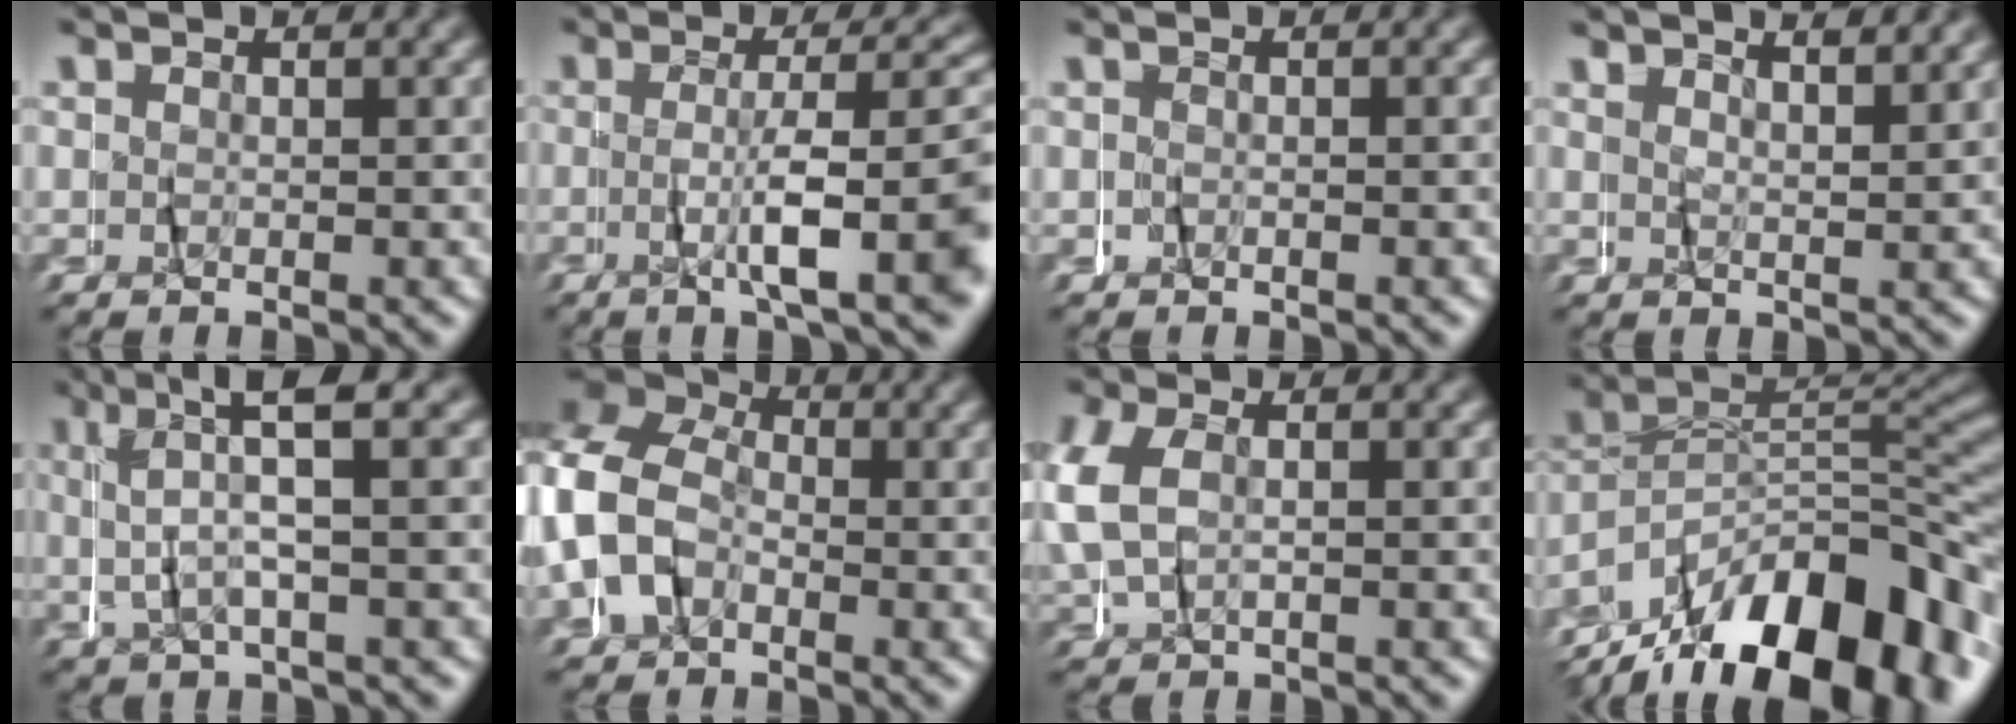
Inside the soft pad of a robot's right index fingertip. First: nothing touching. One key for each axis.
{"total": 6.3, "fx": -1.9, "fy": 0.1, "fz": 6.0, "tx": -0.088, "ty": -0.001, "tz": -0.029}
{"total": 0.6, "fx": -0.5, "fy": -0.3, "fz": -0.1, "tx": -0.004, "ty": 0.003, "tz": -0.012}
{"total": 2.2, "fx": 2.0, "fy": -0.7, "fz": 0.5, "tx": -0.023, "ty": 0.004, "tz": 0.032}
{"total": 4.2, "fx": 1.8, "fy": -0.1, "fz": 3.9, "tx": -0.080, "ty": 0.021, "tz": 0.025}
{"total": 11.5, "fx": 0.2, "fy": 10.1, "fz": 5.6, "tx": -0.137, "ty": -0.002, "tz": -0.014}
{"total": 4.4, "fx": 0.1, "fy": 3.5, "fz": 2.7, "tx": -0.092, "ty": -0.007, "tz": 0.003}
{"total": 14.4, "fx": -8.2, "fy": 7.2, "fz": 9.4, "tx": -0.149, "ty": -0.013, "tz": -0.132}